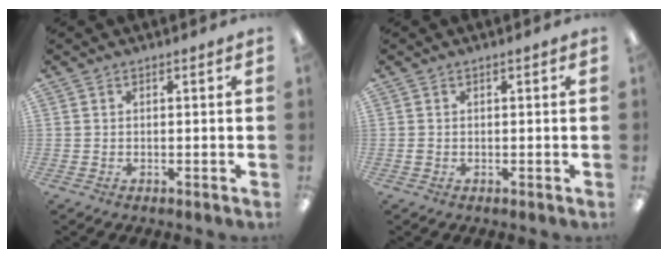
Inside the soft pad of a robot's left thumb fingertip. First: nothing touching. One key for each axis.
{"total": 0.6, "fx": -0.2, "fy": 0.5, "fz": 0.4, "tx": -0.007, "ty": 0.004, "tz": -0.005}